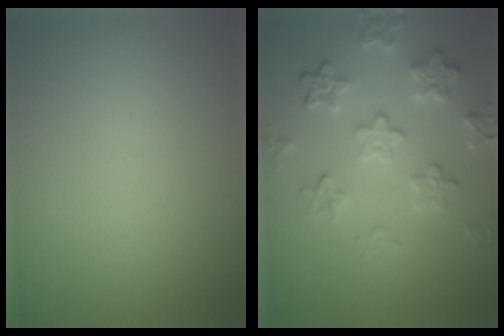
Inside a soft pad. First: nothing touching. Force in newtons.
{"total": 4.8, "press": 4.1, "slide": 2.6}